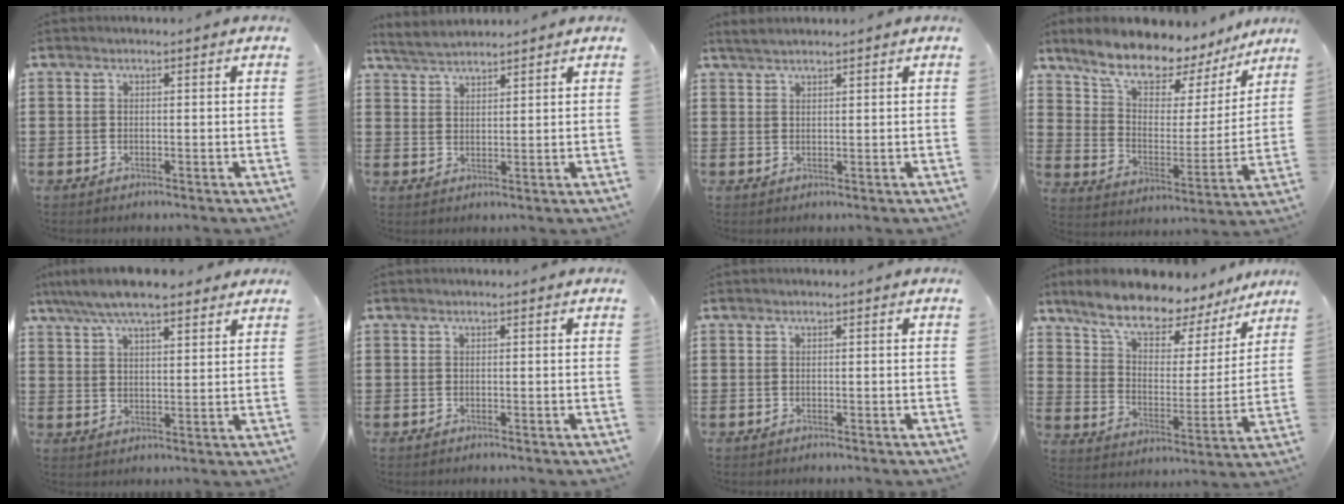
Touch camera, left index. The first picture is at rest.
{"total": 3.3, "force": [3.2, 0.4, 0.6], "torque": [-0.023, -0.006, 0.059]}
{"total": 1.7, "force": [1.6, 0.2, 0.6], "torque": [-0.016, 0.003, 0.031]}
{"total": 9.4, "force": [8.2, 3.2, 3.3], "torque": [-0.095, -0.058, 0.142]}
{"total": 7.3, "force": [6.2, 1.6, 3.5], "torque": [-0.085, -0.008, 0.113]}
{"total": 0.0}
{"total": 0.0}
{"total": 9.0, "force": [7.5, 3.0, 3.8], "torque": [-0.095, -0.049, 0.127]}